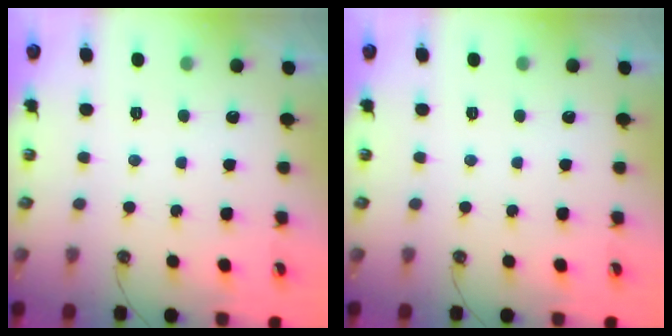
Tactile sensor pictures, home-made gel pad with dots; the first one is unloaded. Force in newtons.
{"total": 0.0}